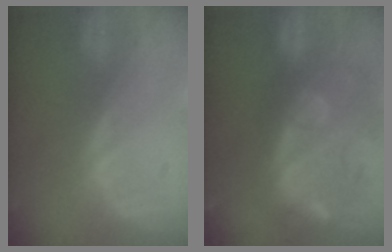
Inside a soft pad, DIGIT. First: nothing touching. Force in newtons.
{"total": 12.6, "press": 11.3, "slide": 5.7}